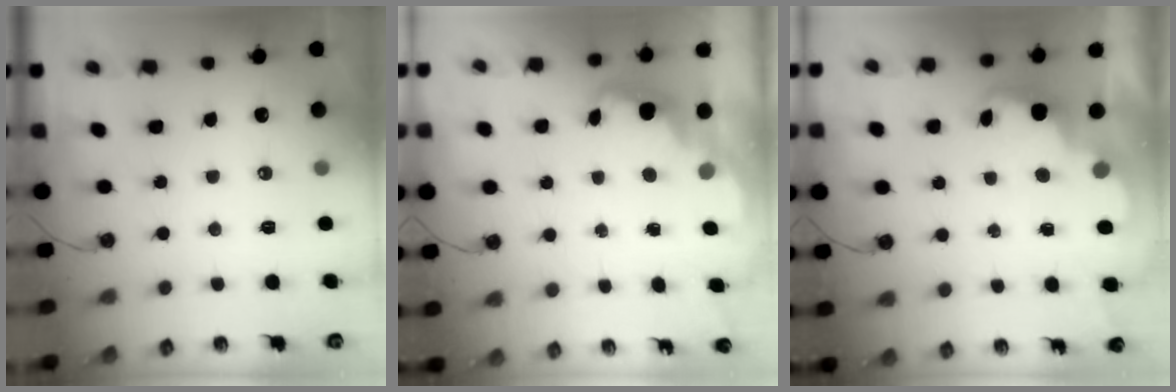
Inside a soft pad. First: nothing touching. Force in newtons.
{"total": 2.4, "press": 2.3, "slide": 0.7}
{"total": 2.6, "press": 2.5, "slide": 0.6}